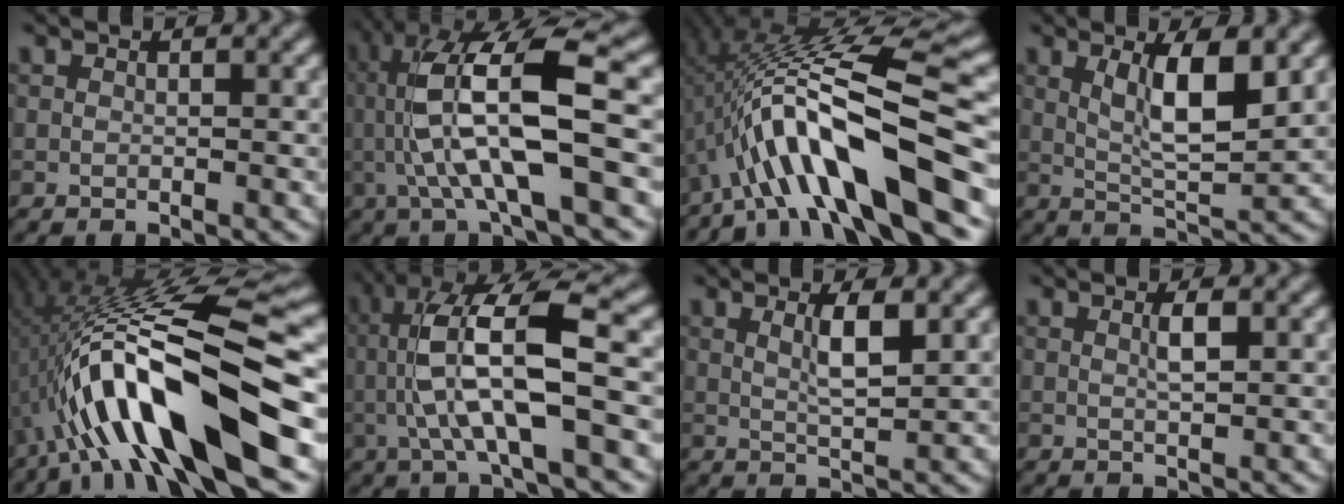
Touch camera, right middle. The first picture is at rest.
{"total": 11.0, "force": [0.2, 2.8, 10.6], "torque": [-0.205, 0.015, 0.011]}
{"total": 11.6, "force": [-4.3, 2.3, 10.5], "torque": [-0.173, 0.032, -0.065]}
{"total": 5.2, "force": [1.5, 1.2, 4.8], "torque": [-0.089, 0.001, 0.036]}
{"total": 12.7, "force": [-3.5, 2.9, 11.9], "torque": [-0.195, 0.029, -0.050]}
{"total": 9.8, "force": [-0.3, 2.6, 9.4], "torque": [-0.190, 0.016, 0.002]}
{"total": 2.5, "force": [0.9, 0.3, 2.3], "torque": [-0.043, 0.003, 0.024]}
{"total": 1.1, "force": [0.4, 0.0, 1.0], "torque": [-0.023, 0.007, 0.013]}